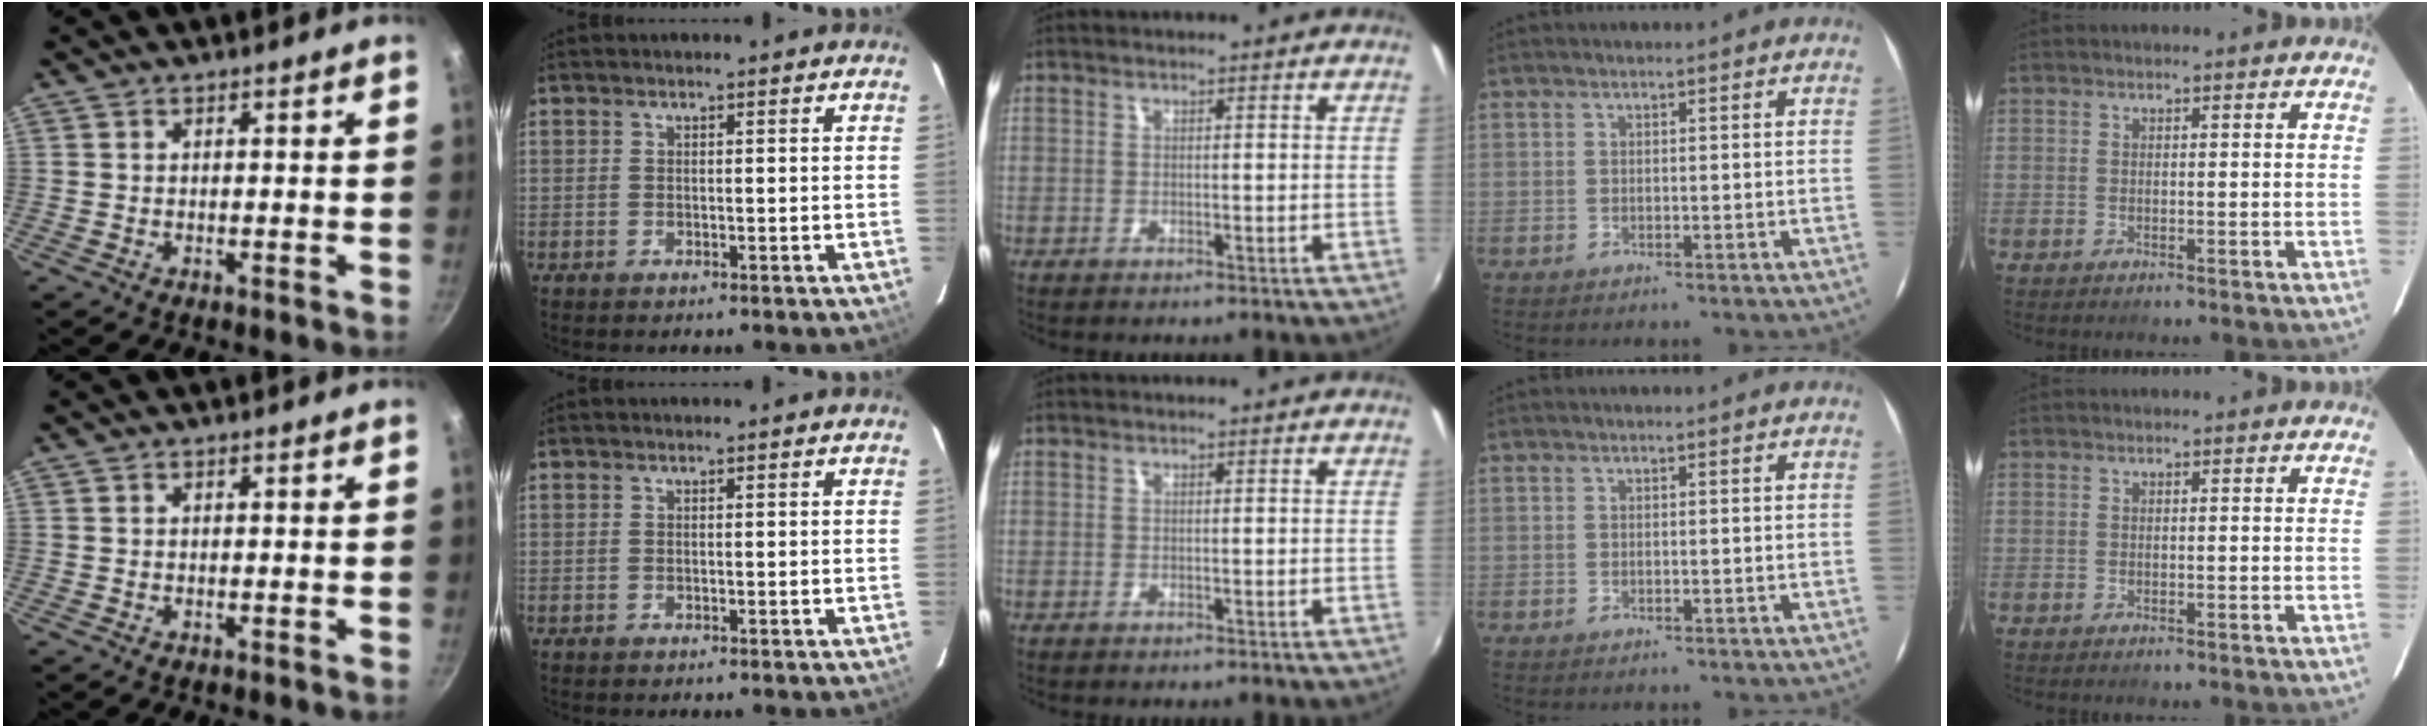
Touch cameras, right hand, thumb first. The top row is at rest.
{}